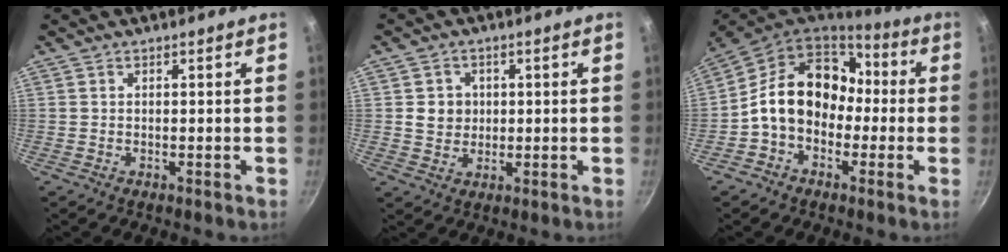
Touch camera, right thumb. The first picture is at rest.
{"total": 4.6, "force": [0.6, 4.2, 1.7], "torque": [-0.005, 0.003, 0.012]}
{"total": 16.2, "force": [-0.6, 12.7, 10.1], "torque": [-0.133, 0.055, -0.026]}